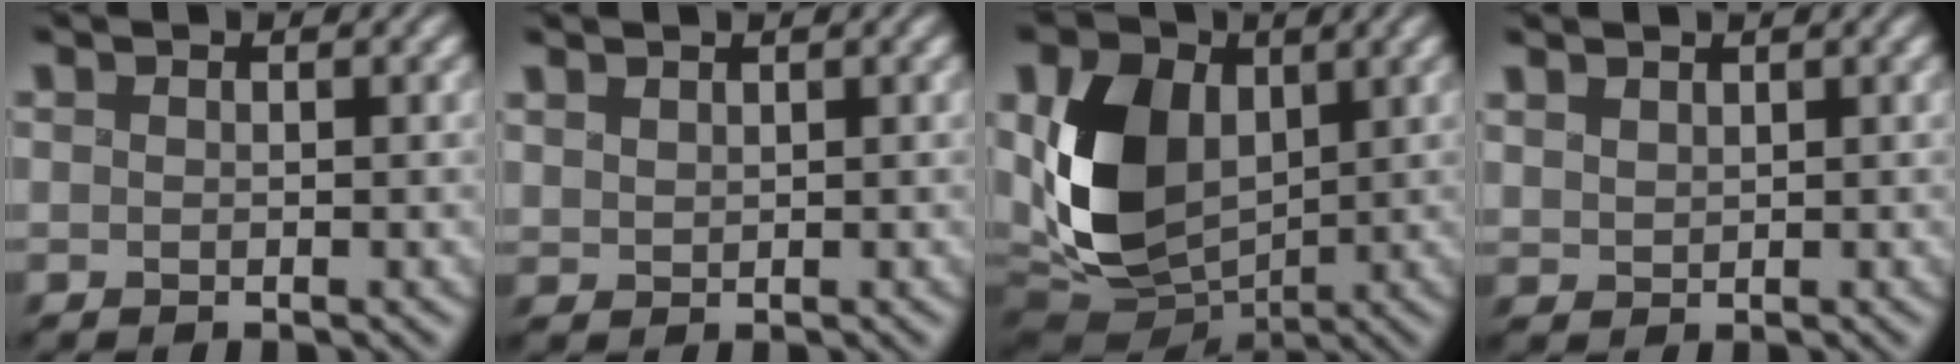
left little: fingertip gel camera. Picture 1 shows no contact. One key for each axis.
{"total": 1.2, "fx": 1.1, "fy": 0.5, "fz": 0.2, "tx": -0.007, "ty": 0.002, "tz": 0.028}
{"total": 10.0, "fx": 1.2, "fy": 7.1, "fz": 7.0, "tx": -0.170, "ty": -0.013, "tz": 0.020}
{"total": 1.5, "fx": 1.4, "fy": 0.6, "fz": 0.2, "tx": -0.008, "ty": 0.004, "tz": 0.033}